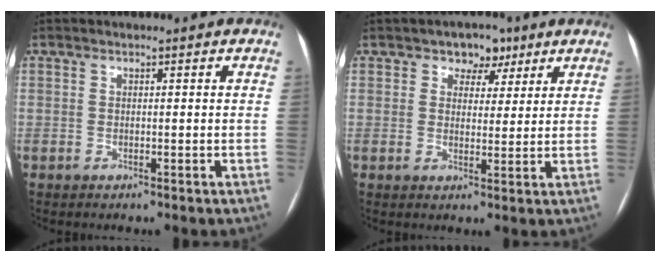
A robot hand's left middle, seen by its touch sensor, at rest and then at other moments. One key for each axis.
{"total": 4.6, "fx": 2.7, "fy": 3.3, "fz": 1.6, "tx": -0.010, "ty": 0.008, "tz": 0.038}